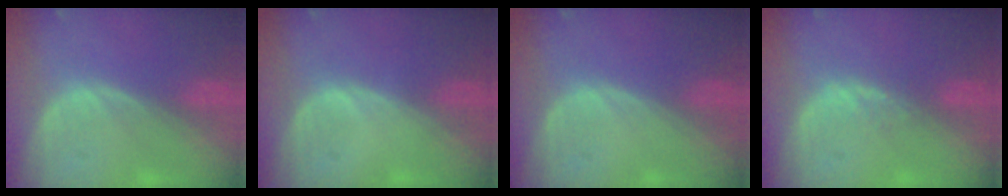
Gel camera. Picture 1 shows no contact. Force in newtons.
{"total": 0.5, "press": 0.1, "slide": 0.5}
{"total": 0.0}
{"total": 1.4, "press": 1.4, "slide": 0.3}